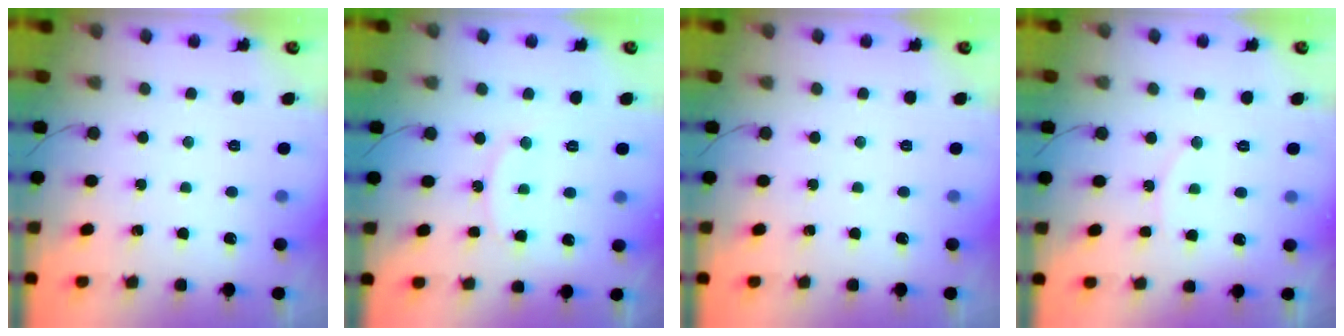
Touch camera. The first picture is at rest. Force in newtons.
{"total": 10.9, "press": 10.9, "slide": 0.9}
{"total": 0.0}
{"total": 6.0, "press": 6.0, "slide": 0.4}